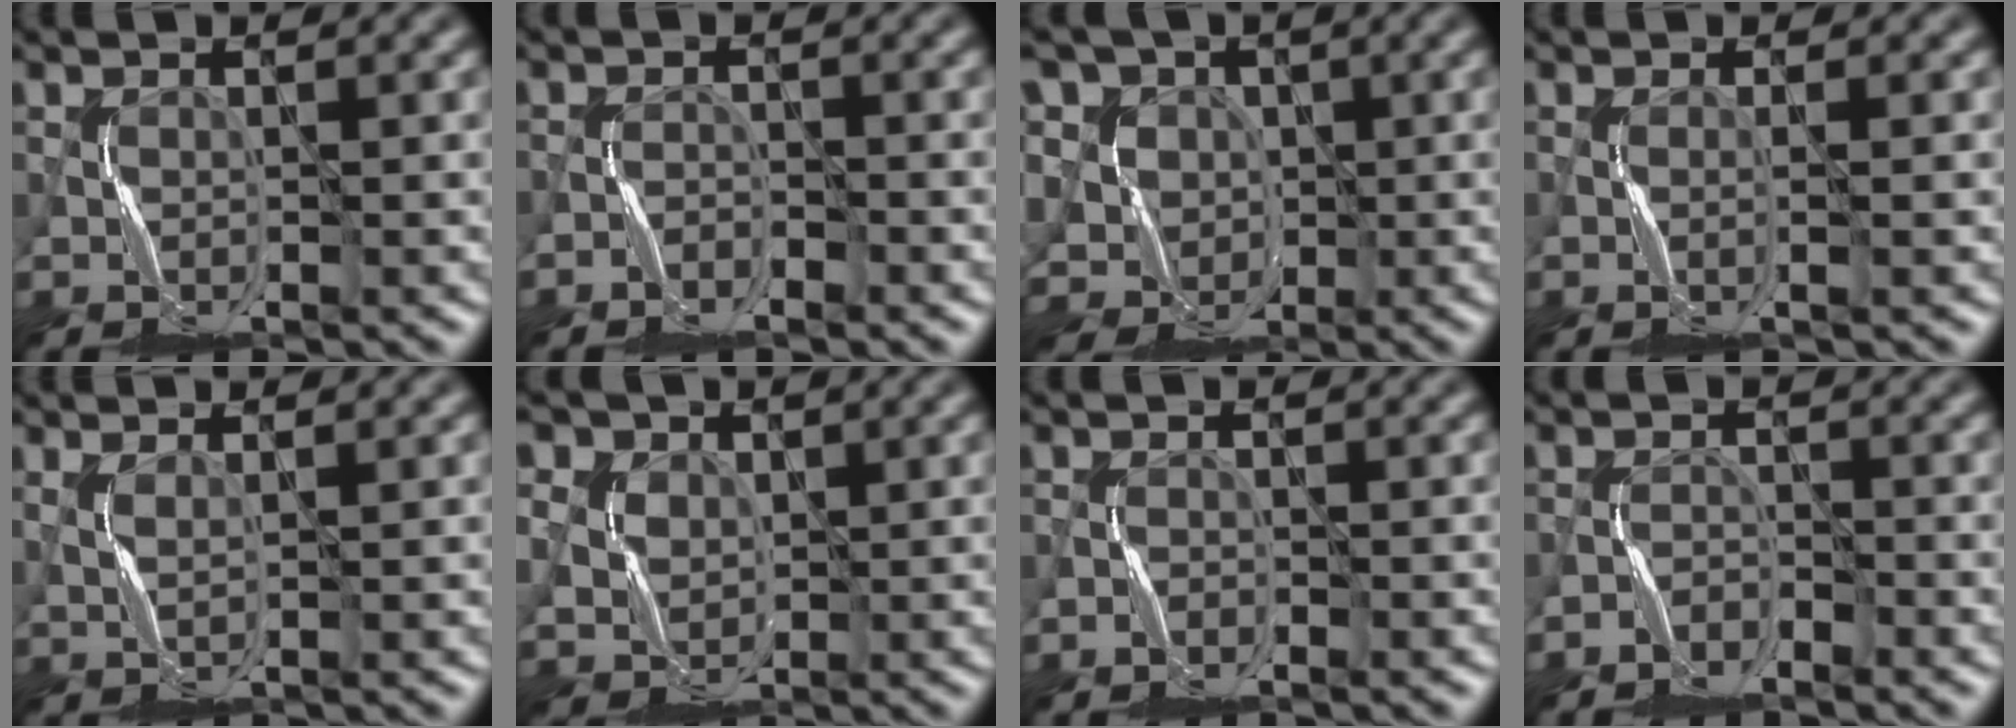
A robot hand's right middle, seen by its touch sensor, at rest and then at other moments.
{"total": 1.4, "force": [-1.3, 0.4, 0.3], "torque": [-0.003, 0.004, -0.023]}
{"total": 7.1, "force": [2.5, 6.1, 2.5], "torque": [-0.055, 0.010, 0.026]}
{"total": 0.8, "force": [-0.2, -0.3, 0.7], "torque": [-0.017, 0.002, -0.007]}
{"total": 0.6, "force": [0.4, -0.1, 0.5], "torque": [-0.019, -0.002, 0.010]}
{"total": 8.5, "force": [3.9, 6.6, 3.7], "torque": [-0.090, 0.027, 0.057]}
{"total": 1.0, "force": [-0.9, 0.3, 0.2], "torque": [-0.004, 0.004, -0.018]}
{"total": 1.7, "force": [-1.7, 0.4, 0.1], "torque": [-0.002, 0.006, -0.034]}